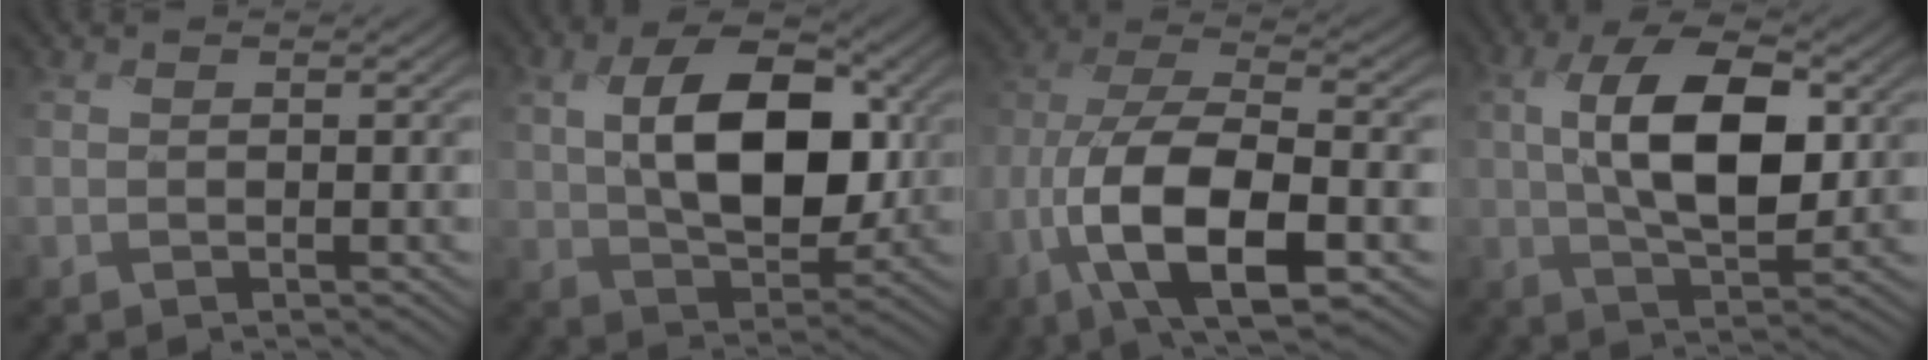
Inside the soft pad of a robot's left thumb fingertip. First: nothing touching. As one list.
[{"total": 11.8, "force": [1.9, 7.0, 9.3], "torque": [-0.170, 0.003, 0.034]}, {"total": 15.0, "force": [-5.8, 6.6, 12.2], "torque": [-0.253, -0.020, -0.112]}, {"total": 11.4, "force": [1.5, 5.5, 9.9], "torque": [-0.187, 0.006, 0.027]}]